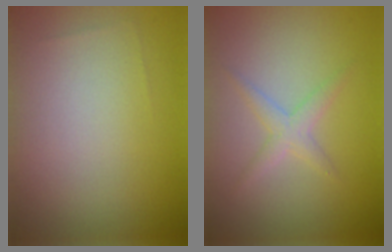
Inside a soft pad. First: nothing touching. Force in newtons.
{"total": 1.7, "press": 1.7, "slide": 0.1}